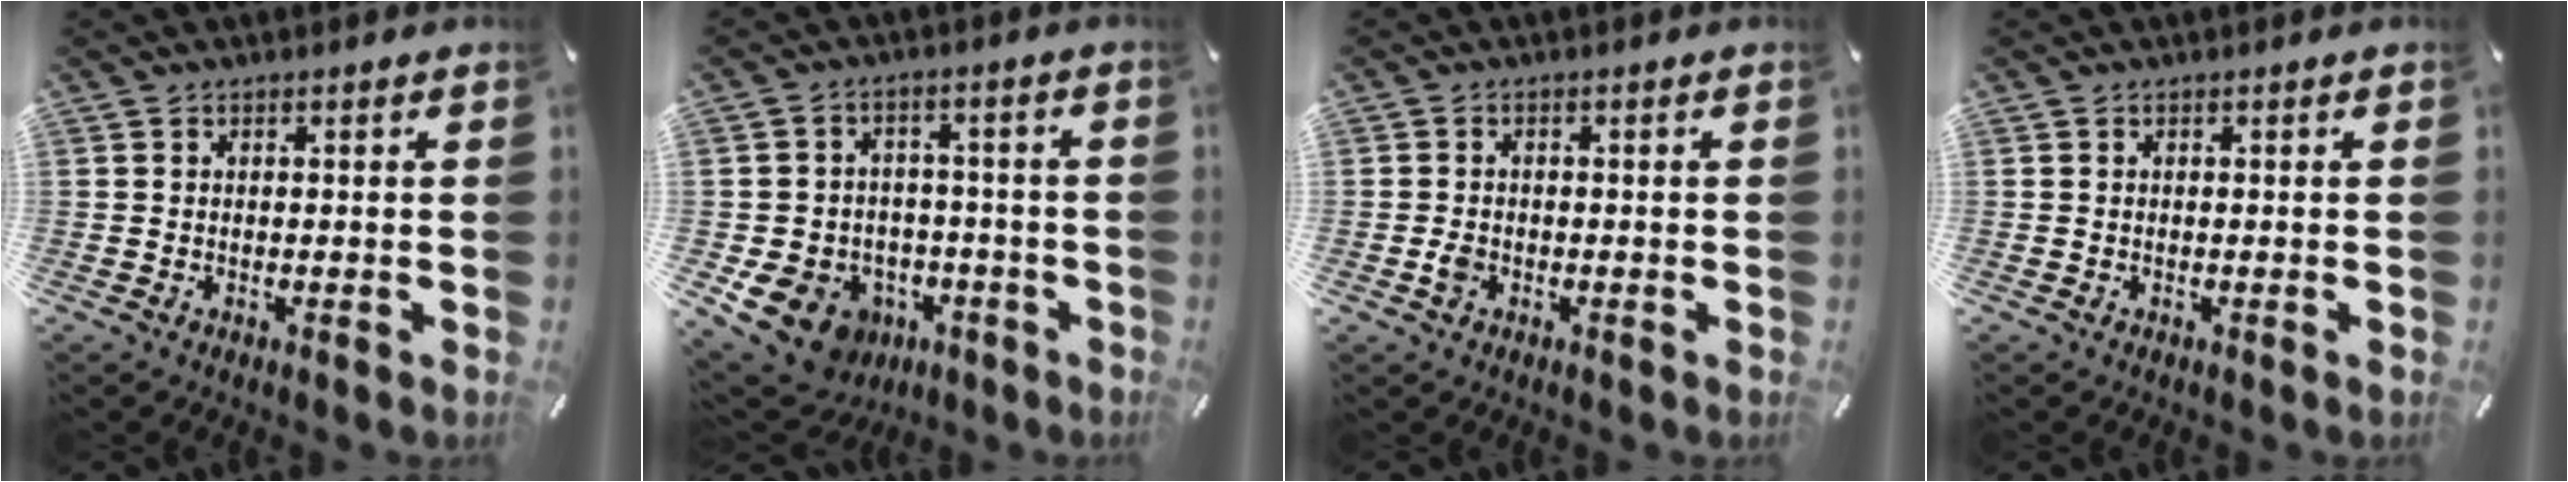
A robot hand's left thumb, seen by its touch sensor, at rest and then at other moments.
{"total": 12.1, "force": [-5.4, 9.9, 4.6], "torque": [-0.090, 0.031, -0.086]}
{"total": 2.1, "force": [-0.7, 1.6, 1.1], "torque": [-0.020, 0.003, -0.013]}
{"total": 0.0}